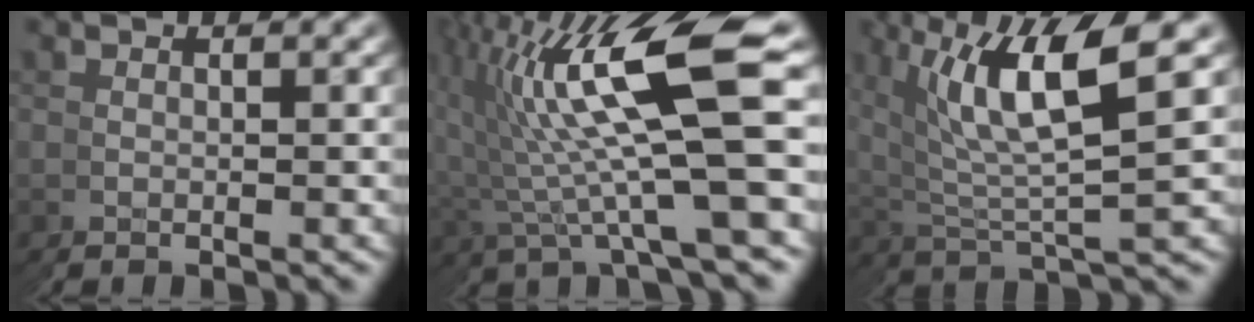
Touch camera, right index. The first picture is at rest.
{"total": 12.2, "force": [2.6, 5.3, 10.7], "torque": [-0.176, 0.029, 0.036]}
{"total": 6.7, "force": [2.5, 3.2, 5.3], "torque": [-0.112, 0.005, 0.047]}